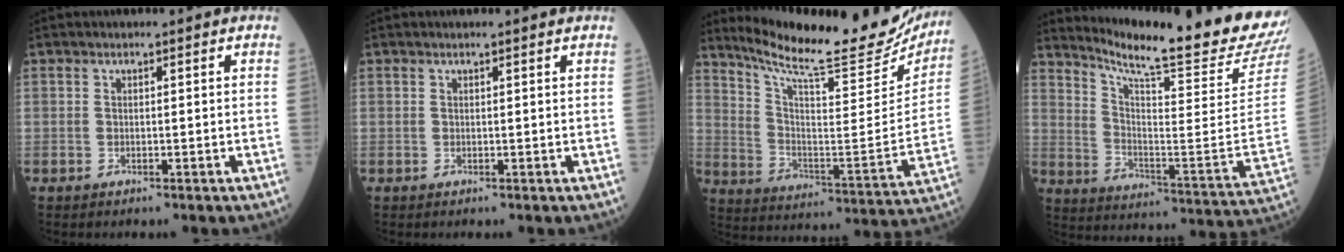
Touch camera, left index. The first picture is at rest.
{"total": 1.4, "force": [1.3, -0.1, 0.5], "torque": [-0.013, 0.004, 0.017]}
{"total": 25.6, "force": [23.0, 3.3, 10.7], "torque": [-0.181, -0.070, 0.319]}
{"total": 23.5, "force": [21.6, -1.3, 9.3], "torque": [-0.169, -0.116, 0.294]}